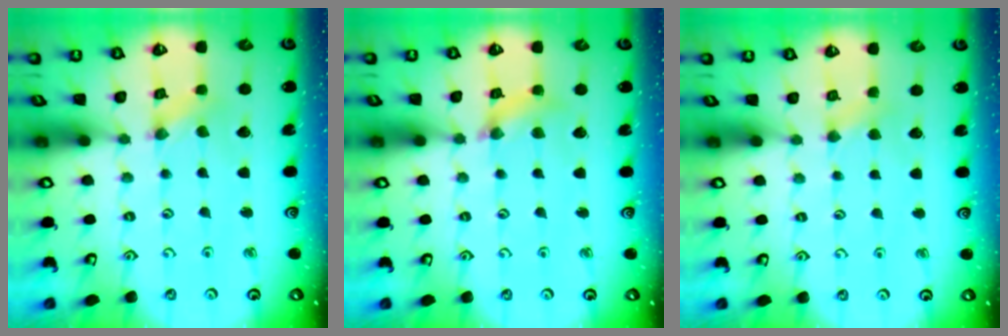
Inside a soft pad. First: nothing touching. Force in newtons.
{"total": 5.2, "press": 5.1, "slide": 0.6}
{"total": 2.9, "press": 2.9, "slide": 0.3}